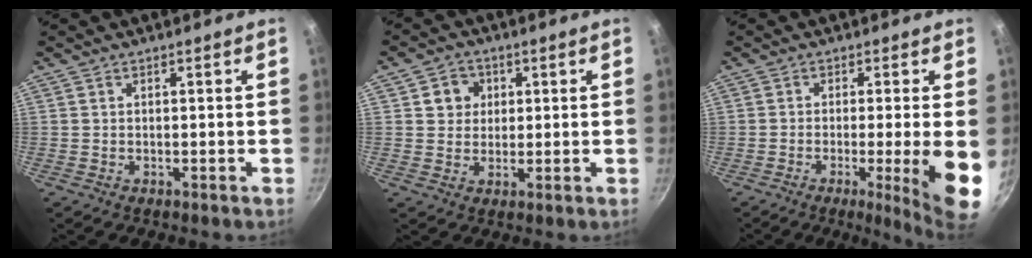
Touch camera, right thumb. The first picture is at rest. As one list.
[{"total": 5.1, "force": [1.4, 4.7, 1.4], "torque": [0.013, 0.003, 0.018]}, {"total": 10.4, "force": [-2.2, 0.7, 10.2], "torque": [-0.140, -0.004, -0.030]}]